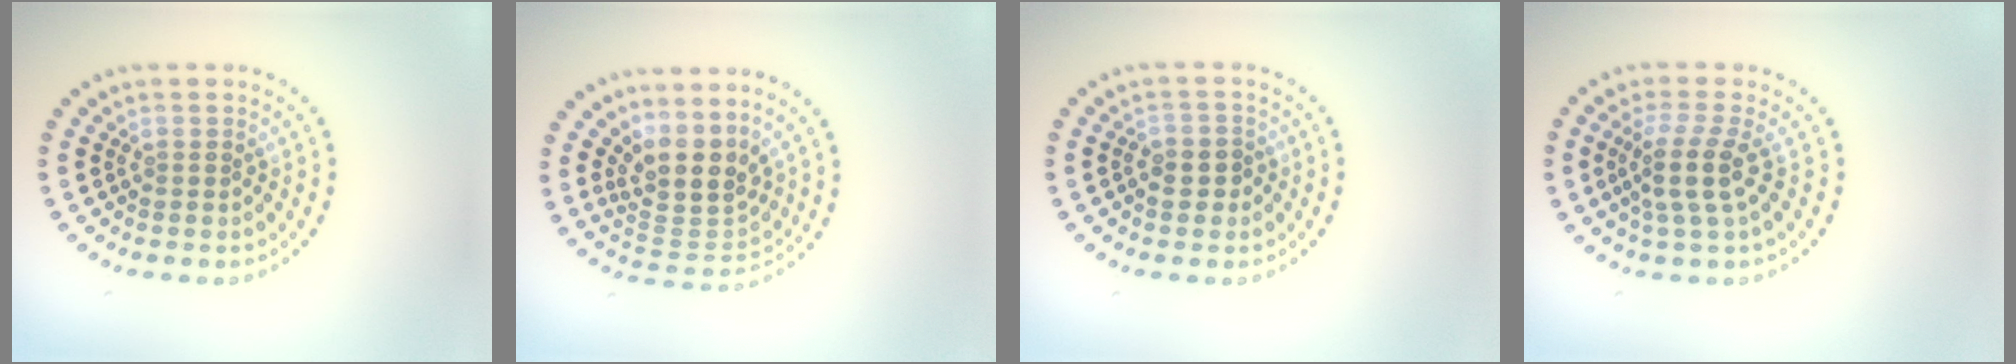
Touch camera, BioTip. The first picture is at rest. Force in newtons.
{"total": 4.2, "press": 3.4, "slide": 2.5}
{"total": 2.2, "press": 2.1, "slide": 0.7}
{"total": 3.3, "press": 2.6, "slide": 2.1}